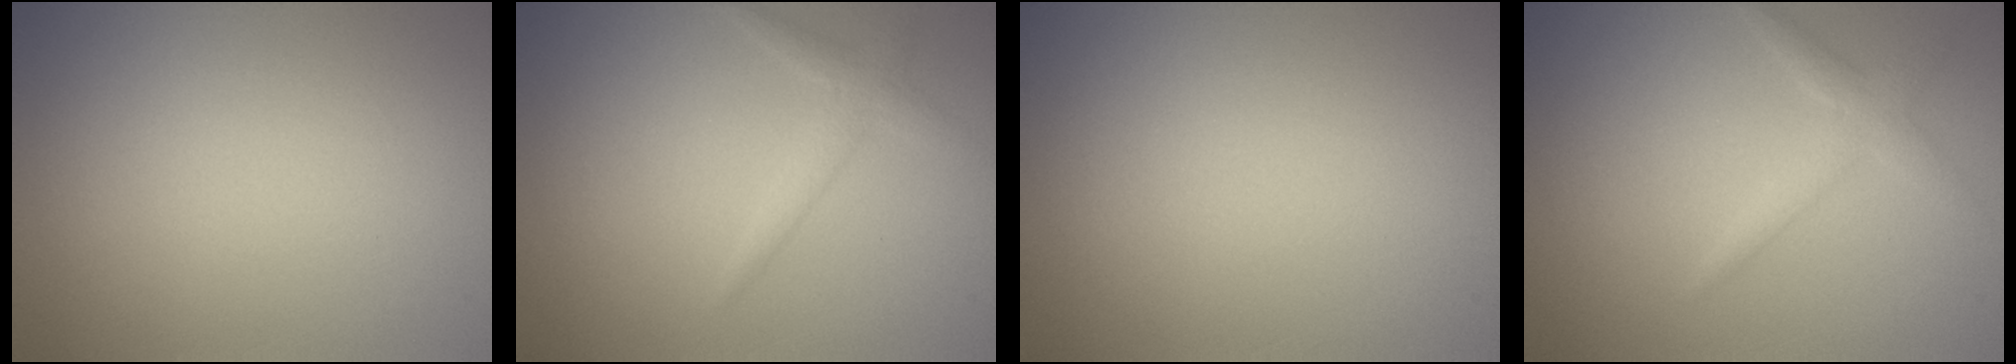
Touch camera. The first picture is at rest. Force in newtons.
{"total": 1.6, "press": 1.6, "slide": 0.0}
{"total": 0.0}
{"total": 1.9, "press": 1.9, "slide": 0.1}